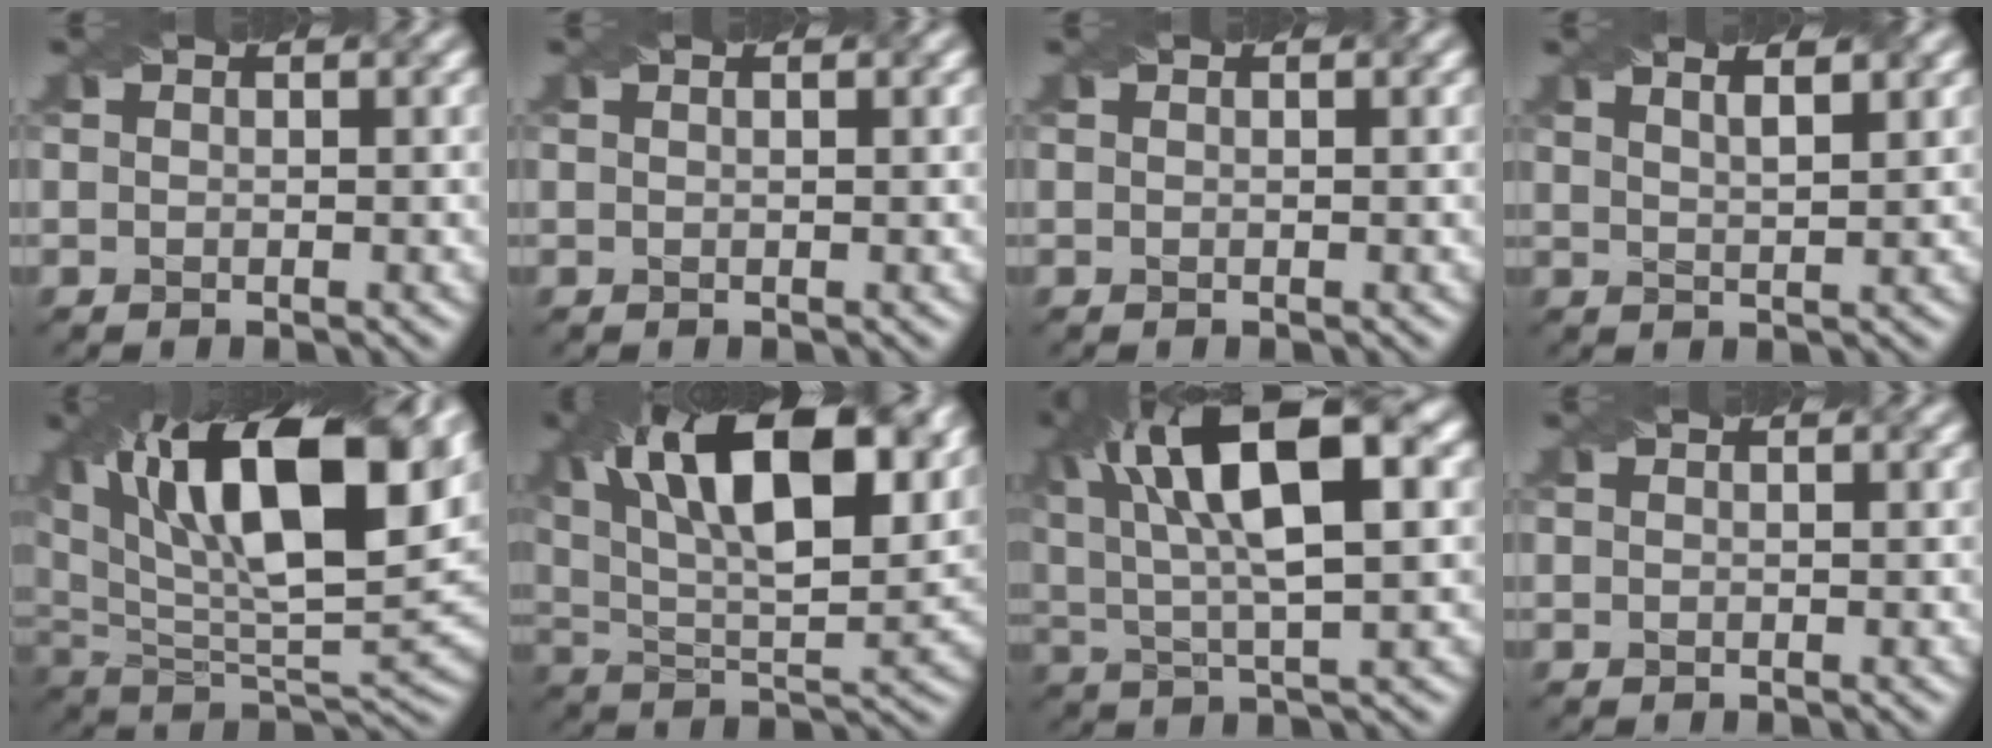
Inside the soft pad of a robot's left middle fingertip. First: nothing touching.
{"total": 0.8, "force": [0.5, 0.2, 0.6], "torque": [-0.008, -0.004, 0.005]}
{"total": 0.0}
{"total": 4.4, "force": [2.8, 1.7, 3.0], "torque": [-0.021, 0.026, 0.018]}
{"total": 17.7, "force": [7.7, 7.3, 14.1], "torque": [-0.232, 0.020, 0.132]}
{"total": 14.9, "force": [6.8, 6.0, 11.9], "torque": [-0.180, 0.013, 0.113]}
{"total": 12.7, "force": [4.2, 4.1, 11.2], "torque": [-0.181, 0.020, 0.068]}
{"total": 0.0}